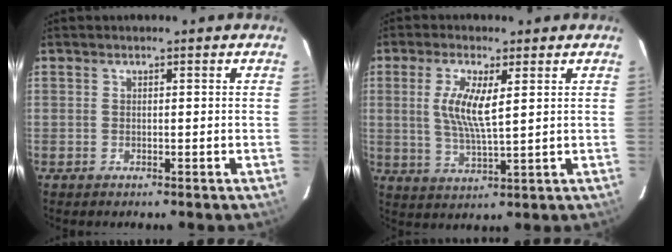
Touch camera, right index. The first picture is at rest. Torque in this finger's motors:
{"motor_torque": [0.22, 0.23, 0.10, 0.08]}